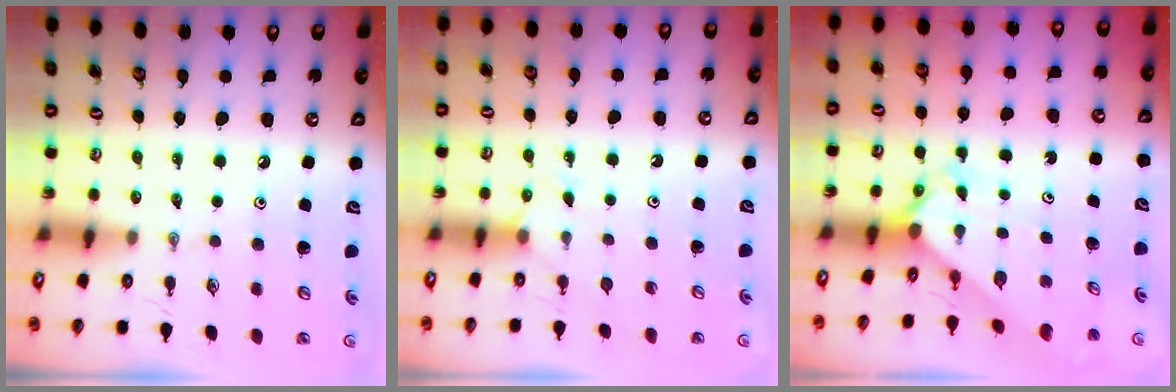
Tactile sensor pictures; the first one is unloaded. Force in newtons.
{"total": 5.2, "press": 5.2, "slide": 0.6}
{"total": 2.4, "press": 2.3, "slide": 0.3}